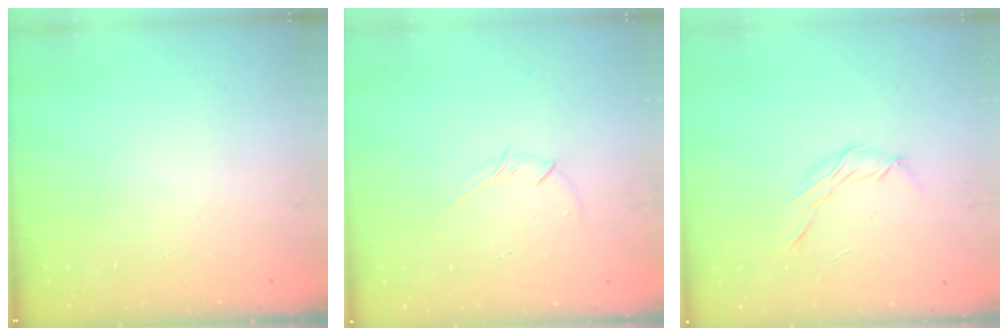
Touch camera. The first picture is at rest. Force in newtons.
{"total": 4.0, "press": 3.8, "slide": 1.1}
{"total": 5.9, "press": 5.9, "slide": 0.3}